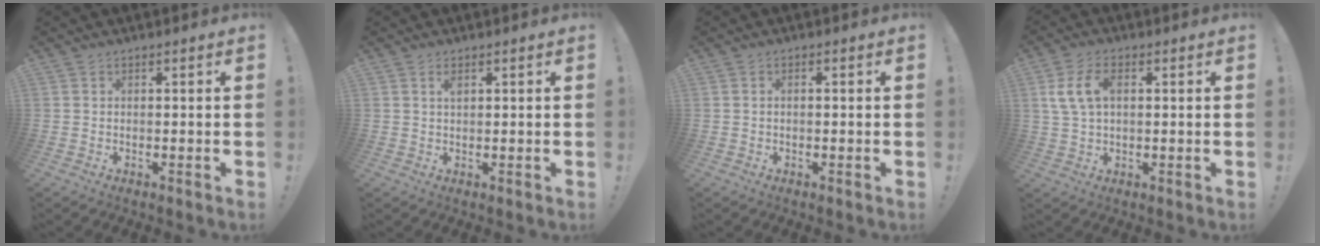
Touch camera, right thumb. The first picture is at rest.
{"total": 1.9, "force": [0.9, 0.7, 1.5], "torque": [-0.024, -0.001, 0.013]}
{"total": 0.9, "force": [-0.4, 0.3, 0.7], "torque": [-0.017, 0.005, -0.007]}
{"total": 8.8, "force": [2.0, 5.3, 6.7], "torque": [-0.144, 0.009, 0.037]}